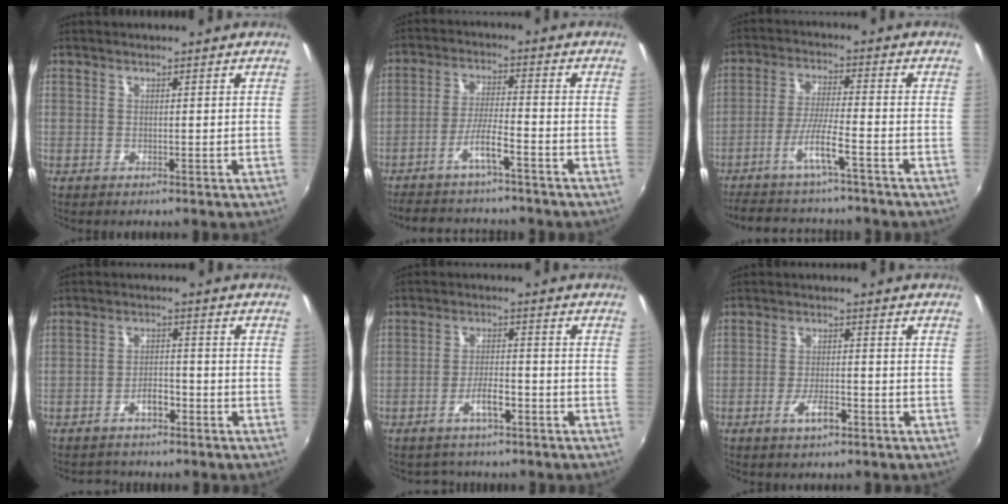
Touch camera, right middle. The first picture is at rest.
{"total": 10.7, "force": [-9.1, 1.3, 5.6], "torque": [-0.120, 0.002, -0.148]}
{"total": 11.9, "force": [-10.0, 0.7, 6.4], "torque": [-0.139, -0.009, -0.165]}
{"total": 4.2, "force": [-3.2, 2.2, 1.8], "torque": [-0.037, 0.012, -0.043]}
{"total": 4.7, "force": [-3.2, 1.9, 2.9], "torque": [-0.059, 0.003, -0.049]}
{"total": 4.4, "force": [-2.5, 1.3, 3.3], "torque": [-0.069, -0.005, -0.043]}